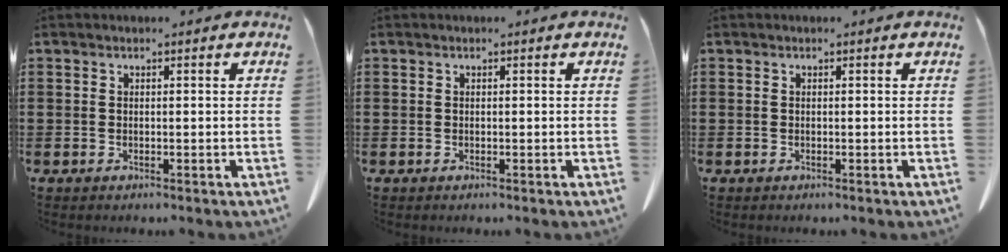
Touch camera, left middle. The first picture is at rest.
{"total": 0.0}
{"total": 0.0}